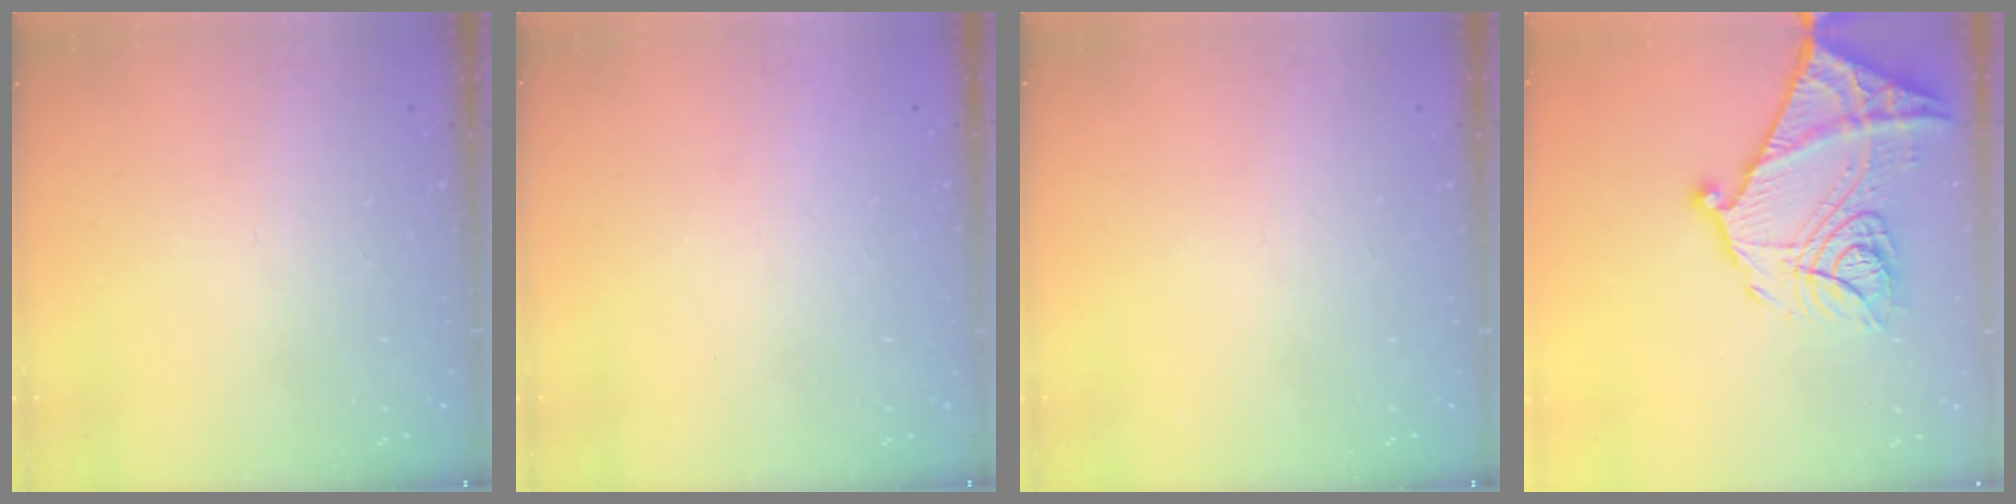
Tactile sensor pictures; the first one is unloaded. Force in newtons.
{"total": 1.5, "press": 1.5, "slide": 0.1}
{"total": 0.0}
{"total": 25.4, "press": 25.3, "slide": 2.5}